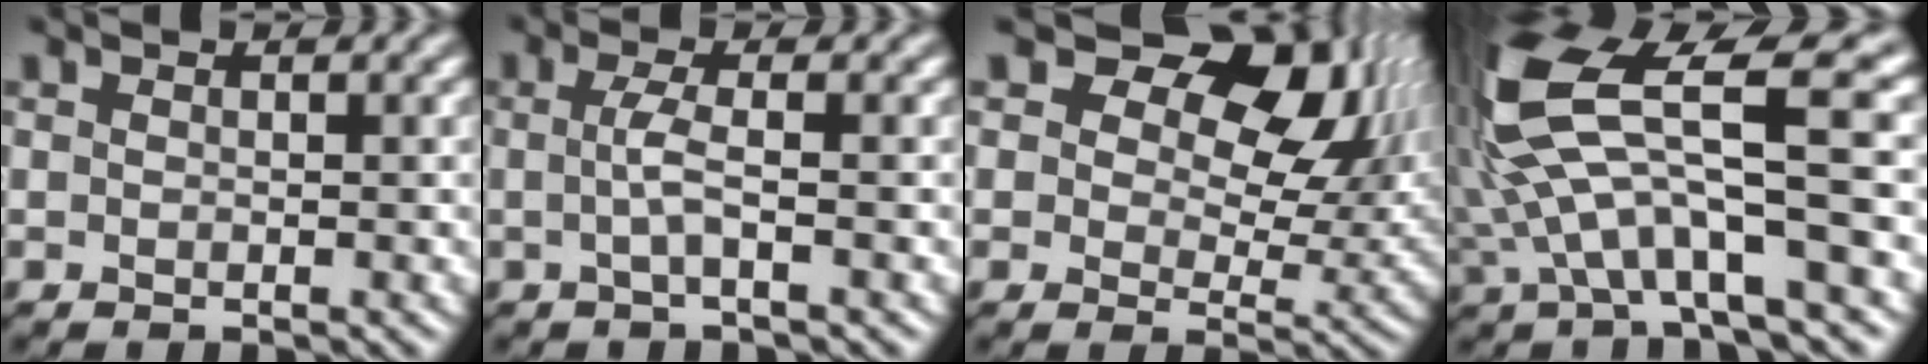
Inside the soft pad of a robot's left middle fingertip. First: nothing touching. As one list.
[{"total": 1.9, "force": [0.1, 0.2, 1.9], "torque": [-0.042, 0.005, -0.003]}, {"total": 11.4, "force": [4.7, 7.4, 7.3], "torque": [-0.091, 0.001, 0.074]}, {"total": 11.5, "force": [1.4, 3.6, 10.8], "torque": [-0.214, 0.012, 0.025]}]